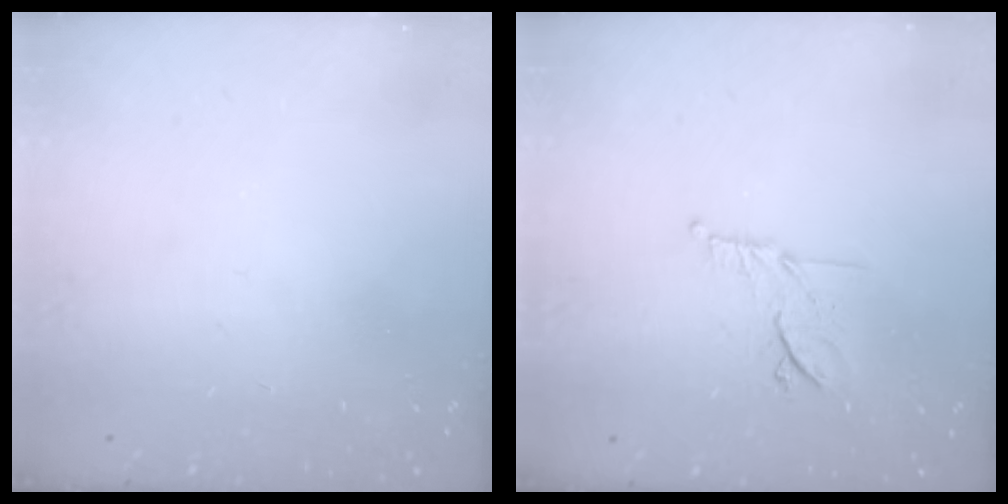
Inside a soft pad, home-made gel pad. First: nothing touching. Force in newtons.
{"total": 9.7, "press": 9.7, "slide": 0.6}